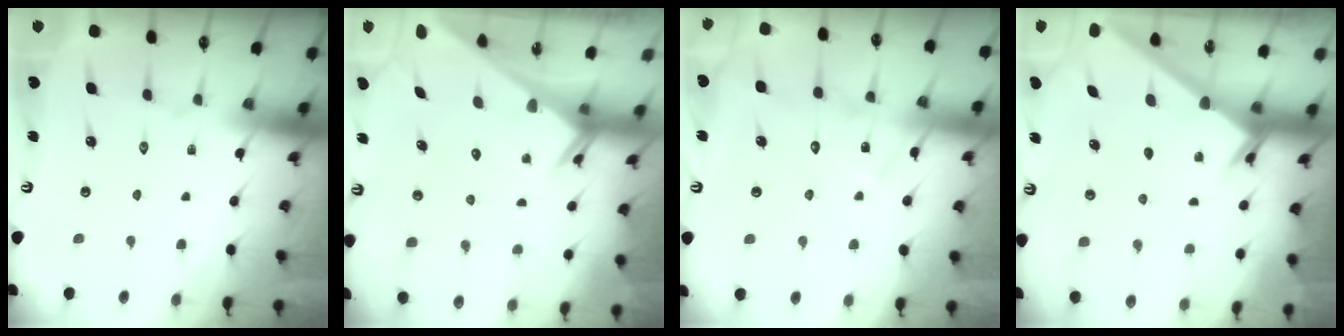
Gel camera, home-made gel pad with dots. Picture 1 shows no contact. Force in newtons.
{"total": 2.4, "press": 2.4, "slide": 0.2}
{"total": 9.8, "press": 9.8, "slide": 0.7}
{"total": 2.3, "press": 2.3, "slide": 0.2}